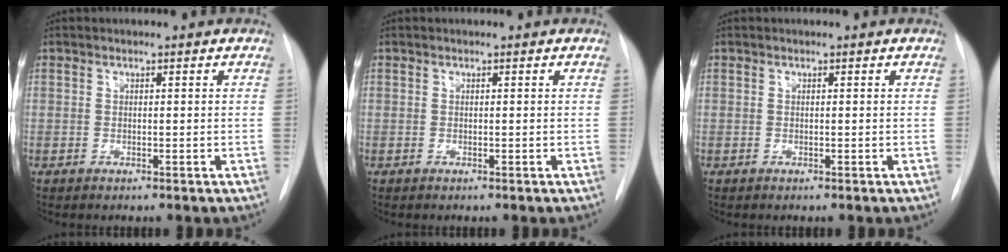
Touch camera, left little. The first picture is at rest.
{"total": 0.0}
{"total": 0.0}